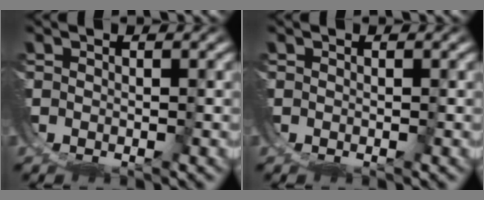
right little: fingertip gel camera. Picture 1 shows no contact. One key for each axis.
{"total": 0.0}